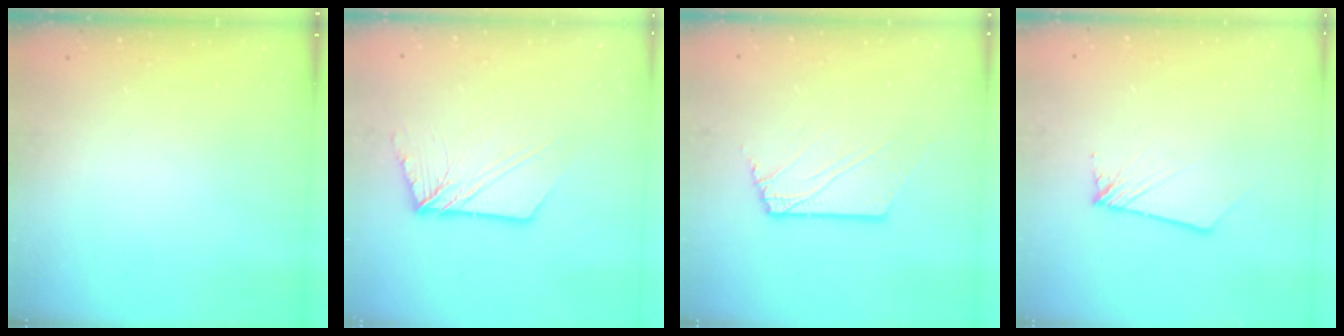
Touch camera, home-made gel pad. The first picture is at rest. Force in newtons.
{"total": 11.5, "press": 11.4, "slide": 1.0}
{"total": 4.0, "press": 4.0, "slide": 0.4}
{"total": 2.8, "press": 2.8, "slide": 0.3}